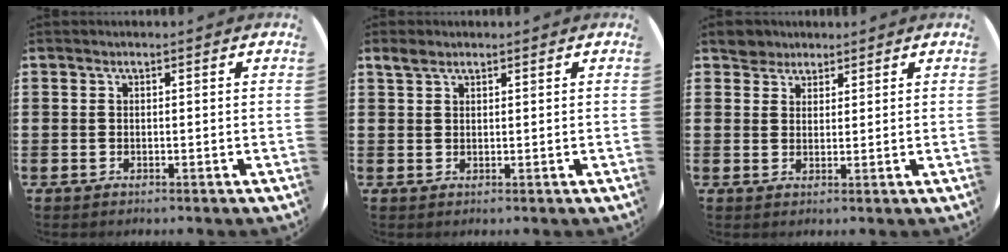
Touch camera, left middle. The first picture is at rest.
{"total": 1.8, "force": [1.5, 0.8, 0.6], "torque": [-0.005, 0.001, 0.026]}
{"total": 3.0, "force": [2.7, 1.4, -0.2], "torque": [0.005, 0.003, 0.052]}